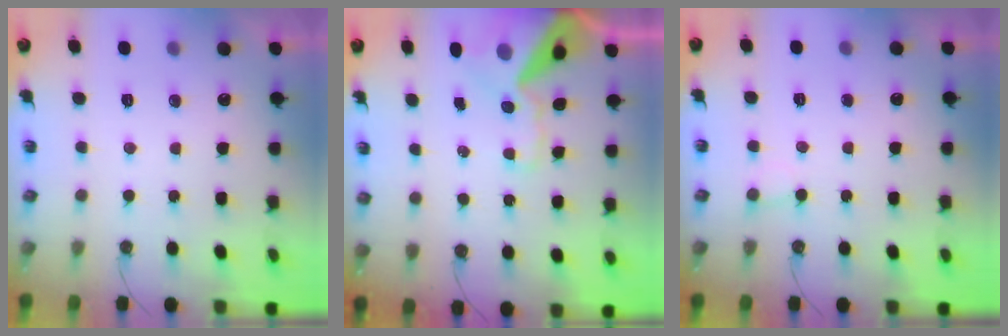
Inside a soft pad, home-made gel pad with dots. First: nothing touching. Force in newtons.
{"total": 17.5, "press": 17.3, "slide": 2.8}
{"total": 3.7, "press": 3.7, "slide": 0.4}